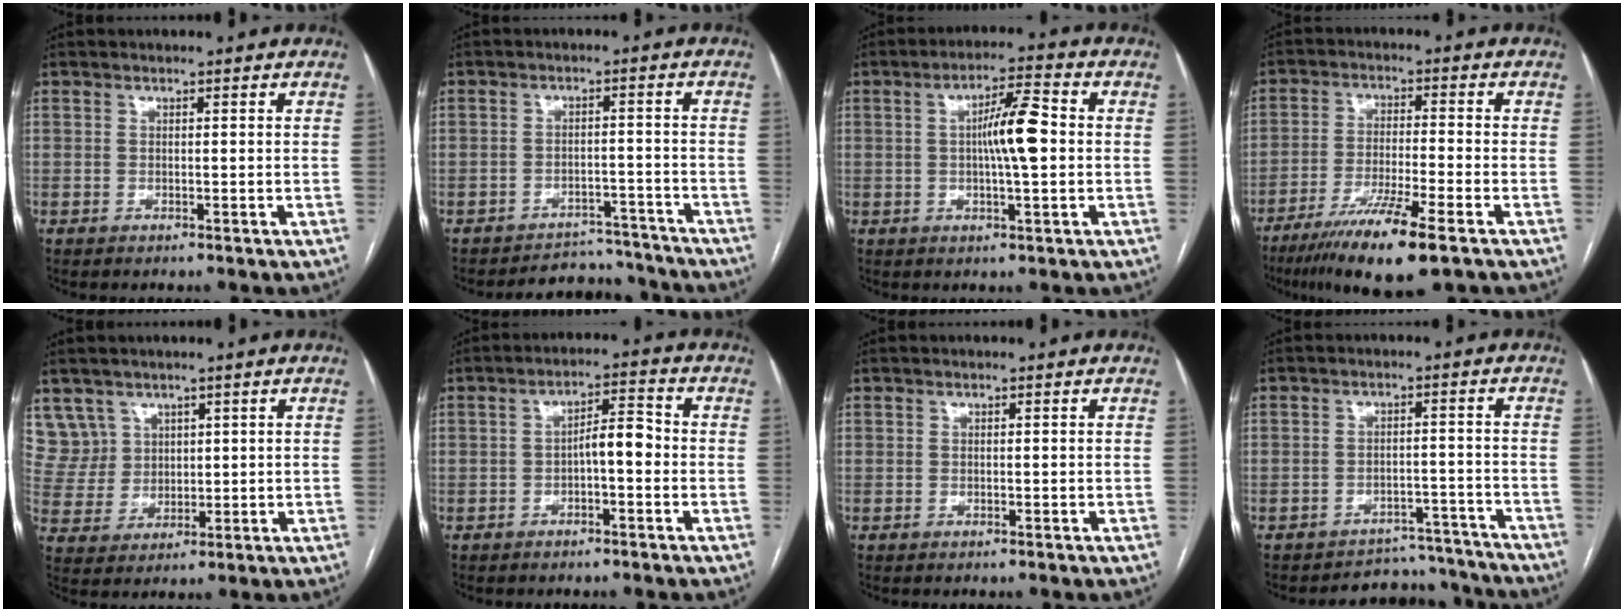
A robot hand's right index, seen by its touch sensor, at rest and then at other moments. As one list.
[{"total": 7.5, "force": [-7.2, 2.1, -1.1], "torque": [0.027, 0.028, -0.097]}, {"total": 7.5, "force": [0.2, 0.9, 7.5], "torque": [-0.130, 0.011, 0.000]}, {"total": 11.4, "force": [-7.2, 0.3, 8.9], "torque": [-0.162, -0.030, -0.125]}, {"total": 6.9, "force": [4.3, 5.4, -0.3], "torque": [0.008, 0.014, 0.099]}, {"total": 4.6, "force": [-0.9, 1.4, 4.3], "torque": [-0.066, 0.021, -0.013]}, {"total": 0.0}, {"total": 8.5, "force": [-7.9, 2.9, -1.5], "torque": [0.039, 0.043, -0.098]}]